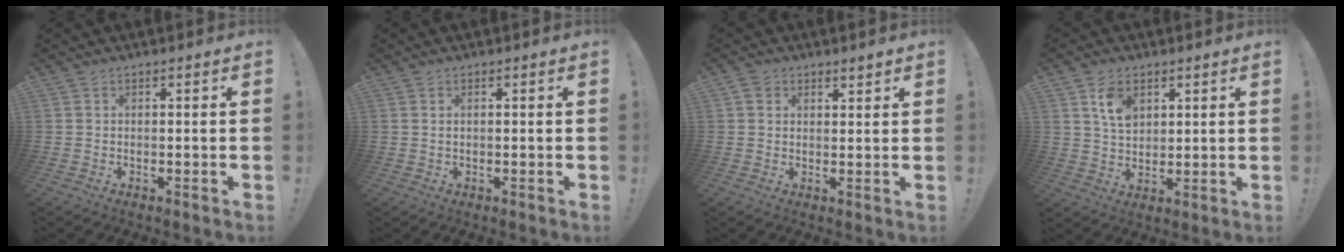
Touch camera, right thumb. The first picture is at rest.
{"total": 0.6, "force": [0.5, 0.2, 0.2], "torque": [-0.005, 0.002, 0.008]}
{"total": 3.1, "force": [2.4, 1.9, 0.8], "torque": [0.002, -0.010, 0.041]}
{"total": 8.0, "force": [3.8, 5.6, 4.2], "torque": [-0.063, -0.010, 0.070]}